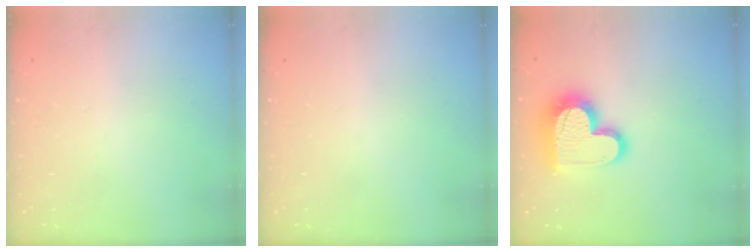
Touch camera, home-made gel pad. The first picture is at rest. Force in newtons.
{"total": 0.0}
{"total": 17.7, "press": 17.7, "slide": 1.5}